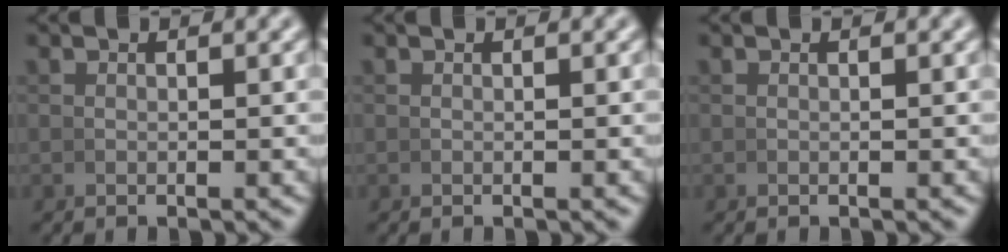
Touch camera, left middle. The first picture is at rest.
{"total": 0.0}
{"total": 0.0}